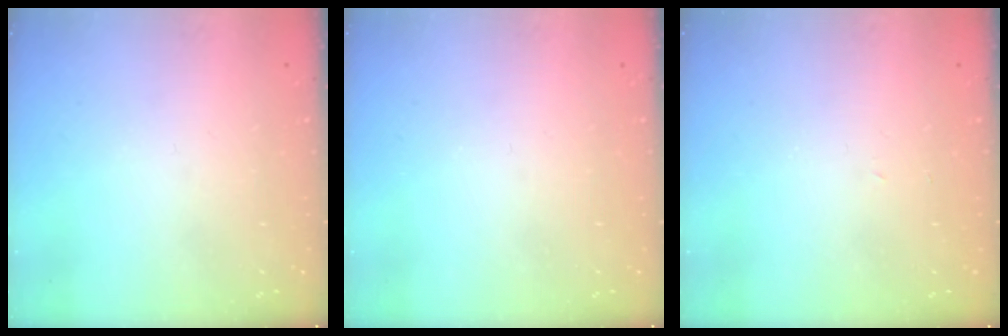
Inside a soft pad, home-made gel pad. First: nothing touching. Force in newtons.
{"total": 0.0}
{"total": 2.0, "press": 2.0, "slide": 0.3}